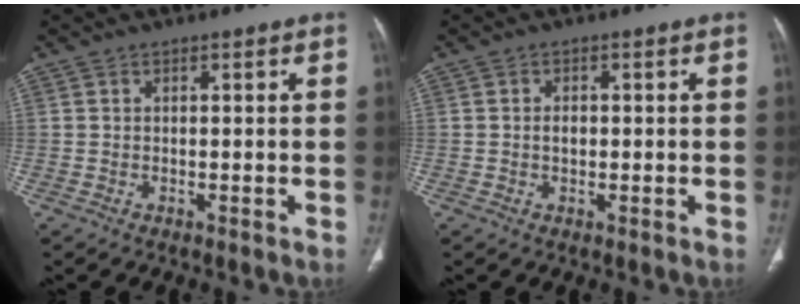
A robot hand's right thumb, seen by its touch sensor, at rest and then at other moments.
{"total": 1.7, "force": [-0.1, 1.2, 1.2], "torque": [-0.015, 0.002, -0.003]}